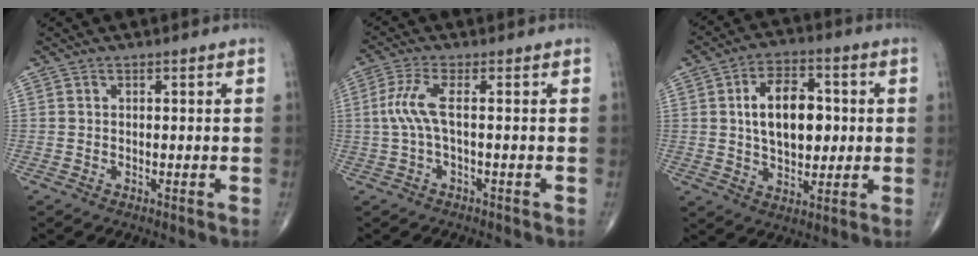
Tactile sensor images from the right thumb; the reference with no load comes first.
{"total": 5.0, "force": [0.0, 0.9, 4.9], "torque": [-0.137, 0.012, -0.004]}
{"total": 12.7, "force": [1.4, 7.7, 10.0], "torque": [-0.138, 0.007, 0.024]}